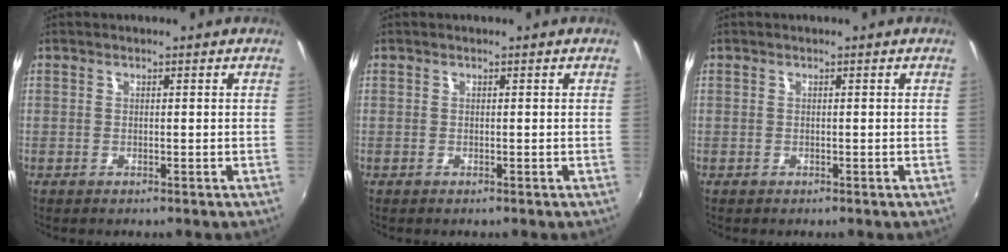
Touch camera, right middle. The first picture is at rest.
{"total": 0.0}
{"total": 0.0}